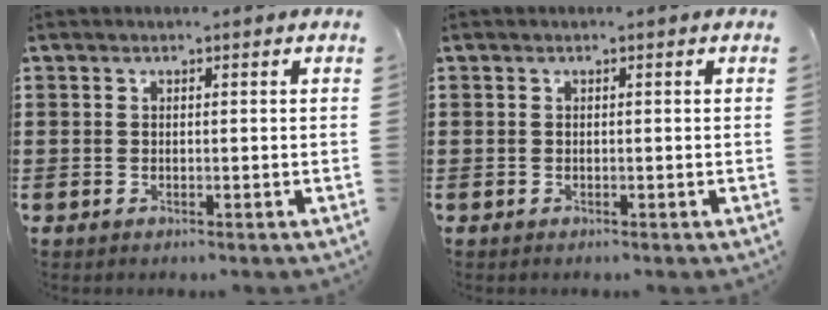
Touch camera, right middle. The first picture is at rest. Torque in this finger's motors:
{"motor_torque": [-0.77, -0.21, 0.00, 0.00]}